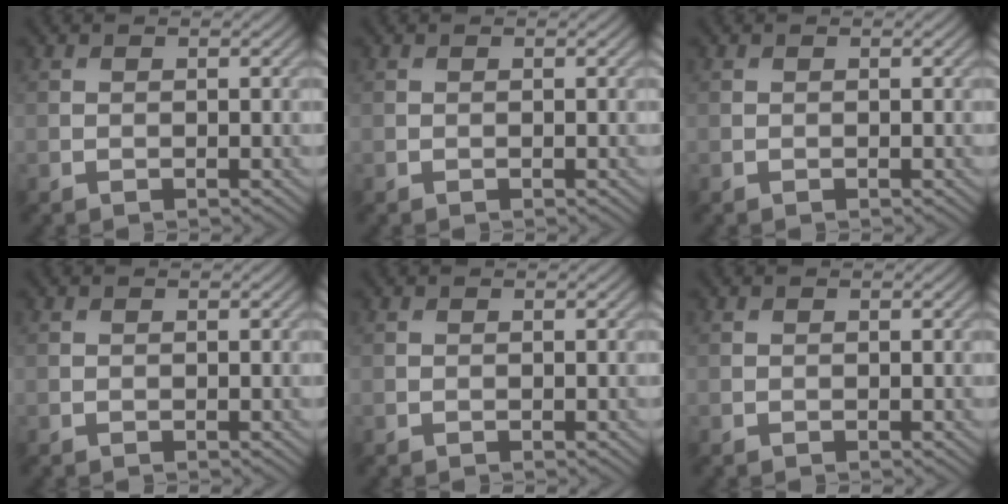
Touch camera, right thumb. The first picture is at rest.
{"total": 0.0}
{"total": 0.0}
{"total": 0.0}
{"total": 0.0}
{"total": 0.0}